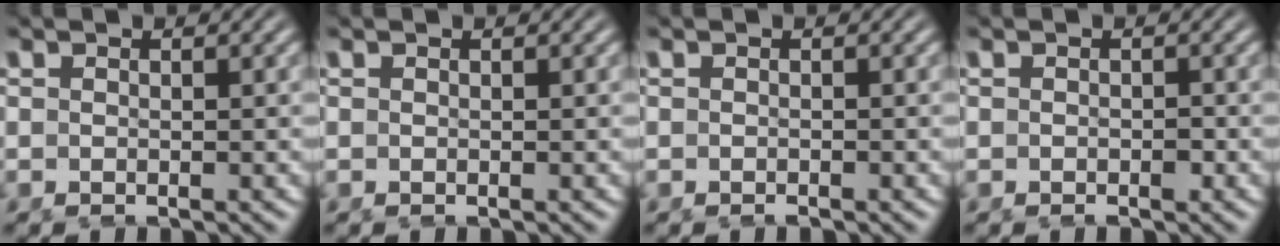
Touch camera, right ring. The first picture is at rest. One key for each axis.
{"total": 0.0}
{"total": 0.5, "fx": -0.5, "fy": -0.1, "fz": 0.1, "tx": -0.002, "ty": -0.004, "tz": -0.007}
{"total": 0.7, "fx": -0.6, "fy": 0.2, "fz": 0.3, "tx": -0.007, "ty": -0.008, "tz": -0.006}